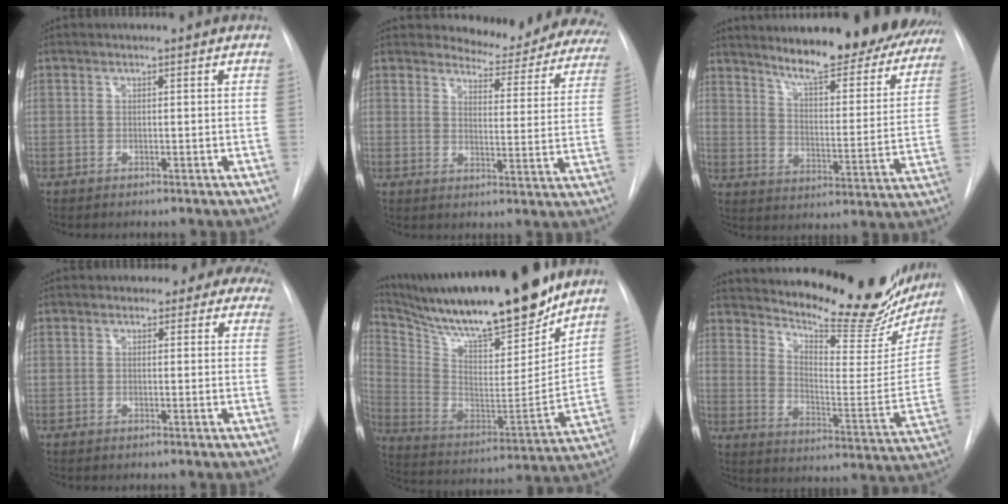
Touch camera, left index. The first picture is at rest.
{"total": 15.6, "force": [14.7, 4.2, 3.3], "torque": [-0.011, -0.074, 0.150]}
{"total": 23.8, "force": [20.6, 4.7, 11.0], "torque": [-0.138, -0.061, 0.258]}
{"total": 7.8, "force": [6.9, 3.7, 0.8], "torque": [0.033, -0.009, 0.049]}
{"total": 27.0, "force": [22.8, 3.9, 13.9], "torque": [-0.259, -0.038, 0.359]}
{"total": 26.2, "force": [22.6, 6.1, 11.8], "torque": [-0.184, -0.087, 0.286]}